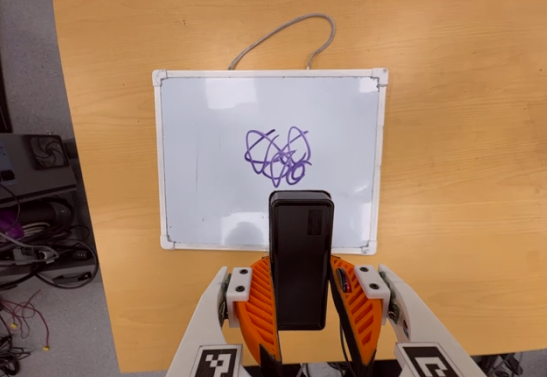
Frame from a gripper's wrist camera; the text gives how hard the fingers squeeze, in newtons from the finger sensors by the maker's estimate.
{"total": 3.9, "left": 2.4, "right": 5.4}